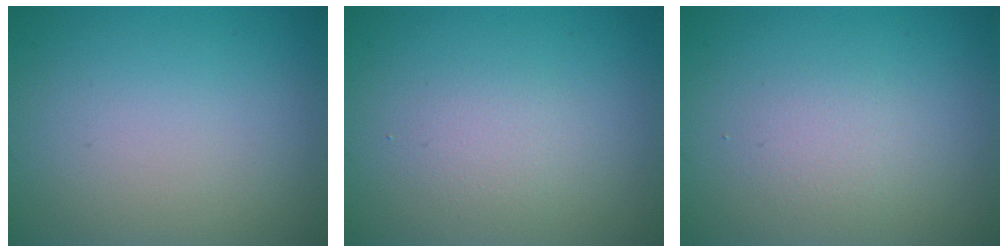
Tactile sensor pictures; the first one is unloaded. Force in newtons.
{"total": 1.5, "press": 1.5, "slide": 0.1}
{"total": 1.5, "press": 1.5, "slide": 0.1}